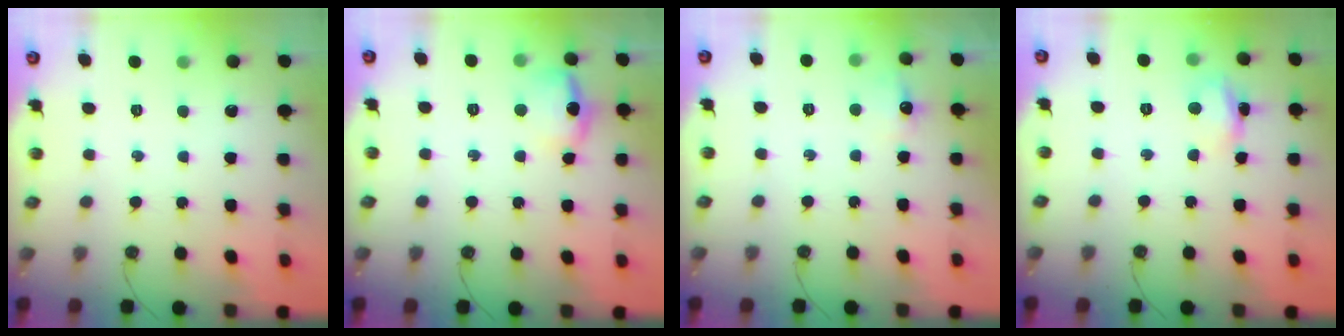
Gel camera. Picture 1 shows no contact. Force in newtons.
{"total": 11.2, "press": 11.2, "slide": 1.4}
{"total": 6.9, "press": 6.9, "slide": 0.9}
{"total": 5.5, "press": 5.5, "slide": 0.5}